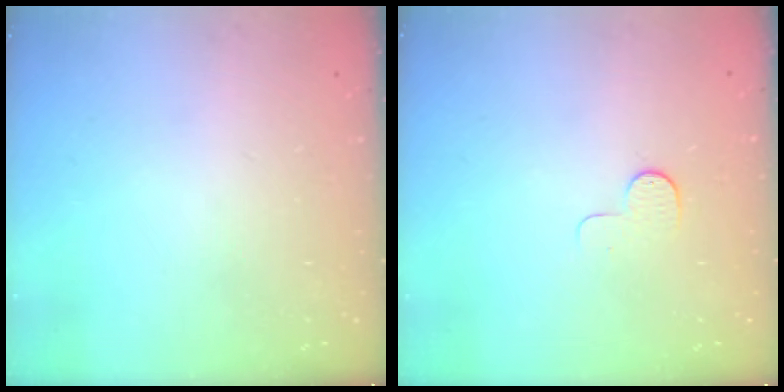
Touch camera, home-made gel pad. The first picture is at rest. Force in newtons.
{"total": 5.4, "press": 5.4, "slide": 0.5}